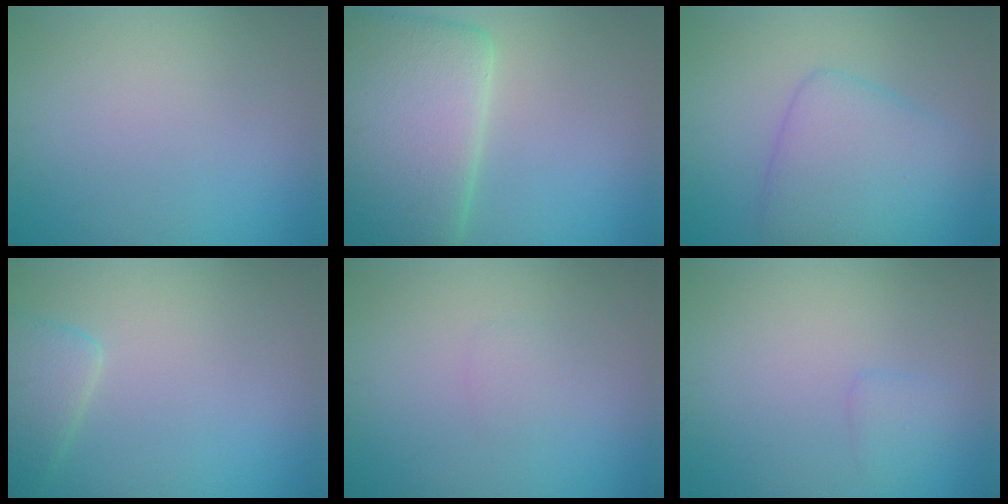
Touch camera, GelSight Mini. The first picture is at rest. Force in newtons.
{"total": 13.0, "press": 13.0, "slide": 0.7}
{"total": 5.4, "press": 5.4, "slide": 0.1}
{"total": 3.0, "press": 3.0, "slide": 0.3}
{"total": 0.9, "press": 0.9, "slide": 0.1}
{"total": 1.0, "press": 1.0, "slide": 0.1}